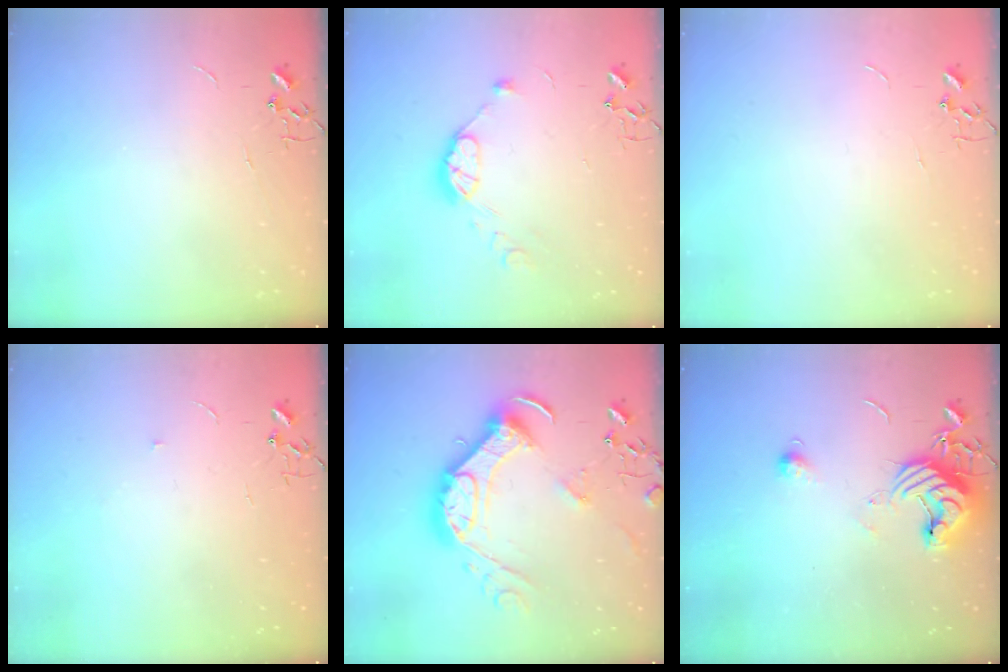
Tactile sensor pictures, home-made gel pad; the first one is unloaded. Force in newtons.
{"total": 9.7, "press": 9.7, "slide": 0.7}
{"total": 0.0}
{"total": 3.9, "press": 3.8, "slide": 0.8}
{"total": 19.1, "press": 19.0, "slide": 1.4}
{"total": 11.8, "press": 11.7, "slide": 1.3}